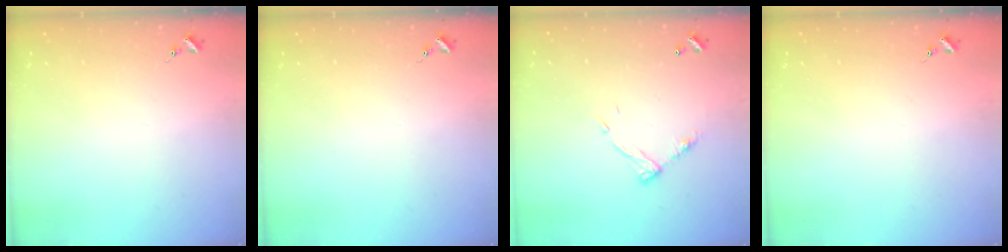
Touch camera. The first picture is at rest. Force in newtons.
{"total": 0.0}
{"total": 8.9, "press": 8.9, "slide": 0.5}
{"total": 0.0}